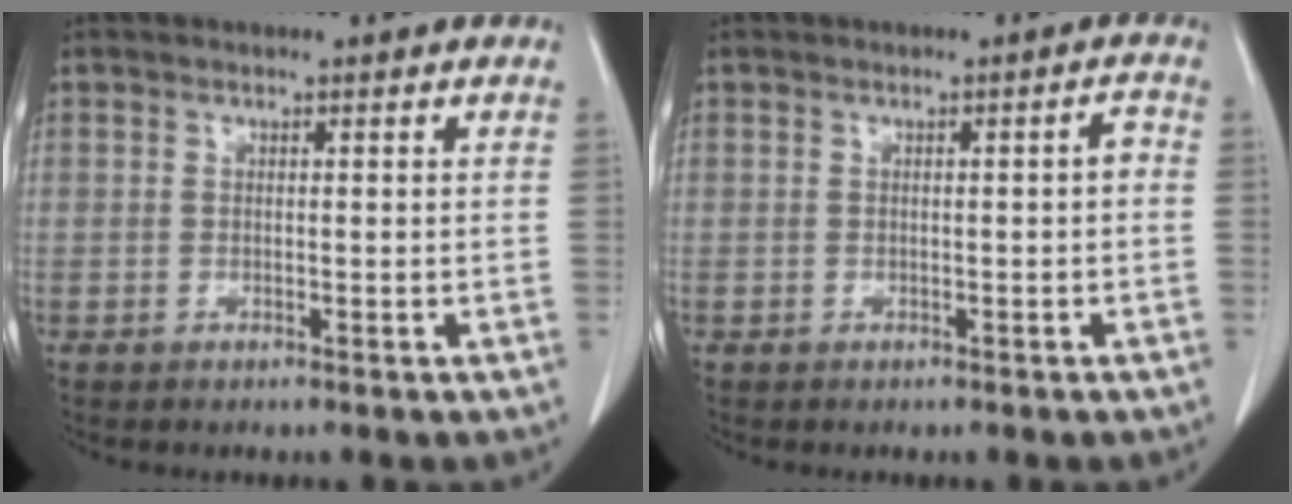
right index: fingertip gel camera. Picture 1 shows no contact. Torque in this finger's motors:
{"motor_torque": [0.21, -0.14, -0.01, 0.01]}